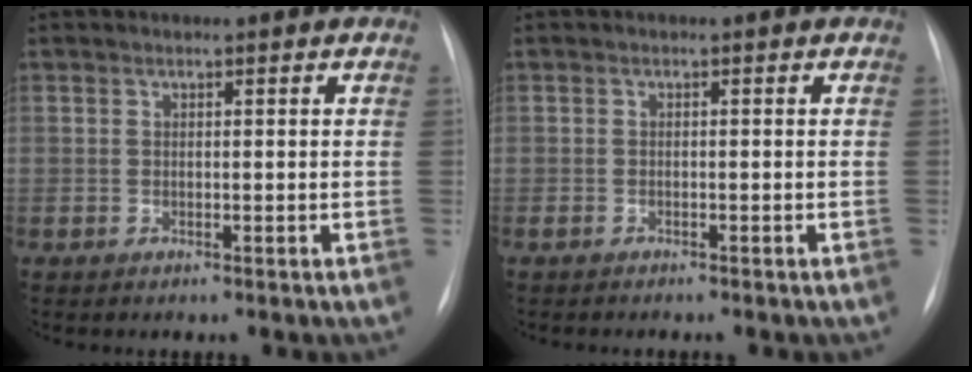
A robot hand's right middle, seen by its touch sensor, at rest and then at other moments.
{"total": 2.1, "force": [-1.8, 0.6, 0.8], "torque": [-0.014, -0.006, -0.020]}